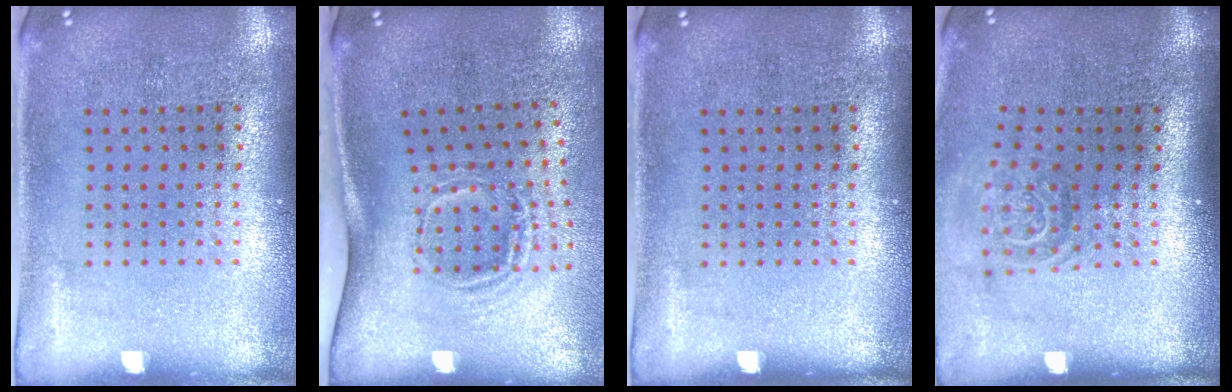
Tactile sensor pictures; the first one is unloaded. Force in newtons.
{"total": 1.9, "press": 1.2, "slide": 1.5}
{"total": 0.0}
{"total": 1.6, "press": 1.1, "slide": 1.1}